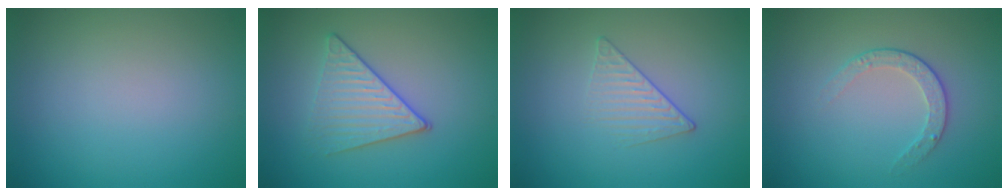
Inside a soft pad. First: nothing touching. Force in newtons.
{"total": 3.3, "press": 3.1, "slide": 1.1}
{"total": 1.6, "press": 1.0, "slide": 1.2}
{"total": 2.1, "press": 1.4, "slide": 1.5}